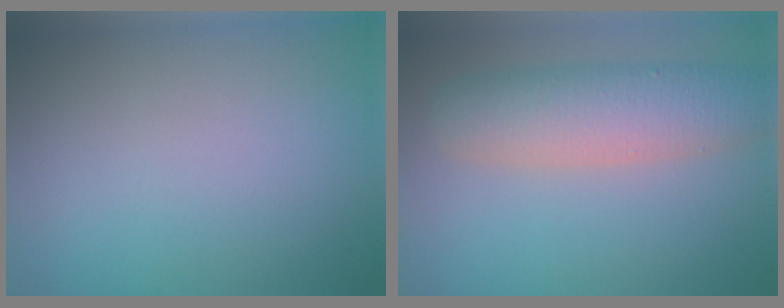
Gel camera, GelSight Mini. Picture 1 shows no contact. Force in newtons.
{"total": 5.6, "press": 5.6, "slide": 0.3}